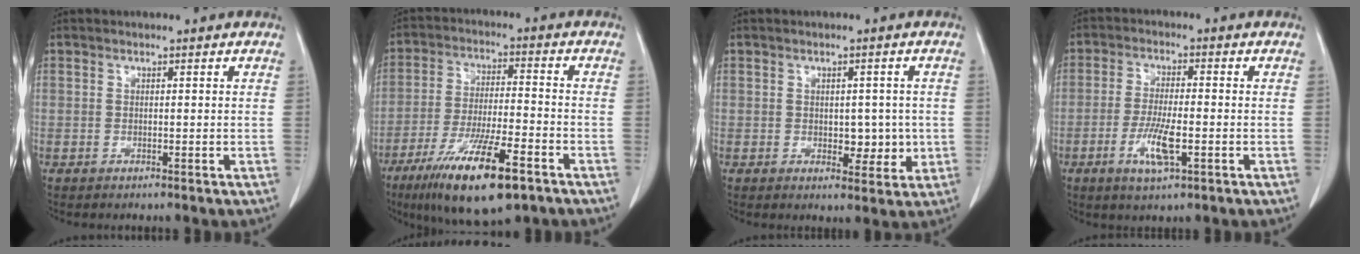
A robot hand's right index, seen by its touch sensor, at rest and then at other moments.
{"total": 15.5, "force": [-9.2, 2.7, 12.2], "torque": [-0.224, -0.031, -0.156]}
{"total": 4.4, "force": [-0.1, 2.8, 3.4], "torque": [-0.032, 0.001, 0.009]}
{"total": 6.5, "force": [-2.3, 1.3, 5.9], "torque": [-0.118, -0.008, -0.038]}